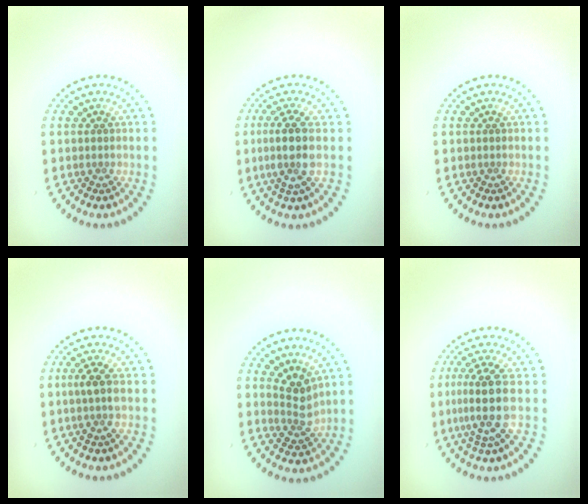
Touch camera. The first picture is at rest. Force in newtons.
{"total": 3.2, "press": 2.7, "slide": 1.8}
{"total": 0.0}
{"total": 2.0, "press": 1.7, "slide": 1.1}
{"total": 2.6, "press": 1.9, "slide": 1.7}
{"total": 4.1, "press": 3.2, "slide": 2.5}